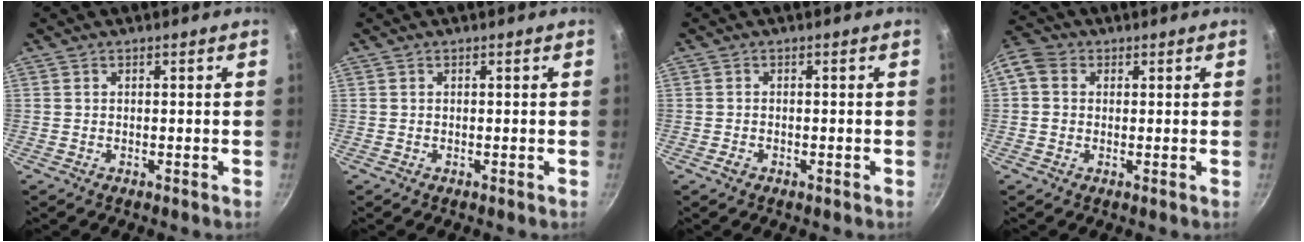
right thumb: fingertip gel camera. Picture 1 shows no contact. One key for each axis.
{"total": 0.0}
{"total": 1.2, "fx": -0.6, "fy": 0.7, "fz": 0.7, "tx": -0.017, "ty": 0.002, "tz": -0.014}
{"total": 7.5, "fx": 1.2, "fy": 6.3, "fz": 3.8, "tx": -0.078, "ty": 0.017, "tz": 0.008}